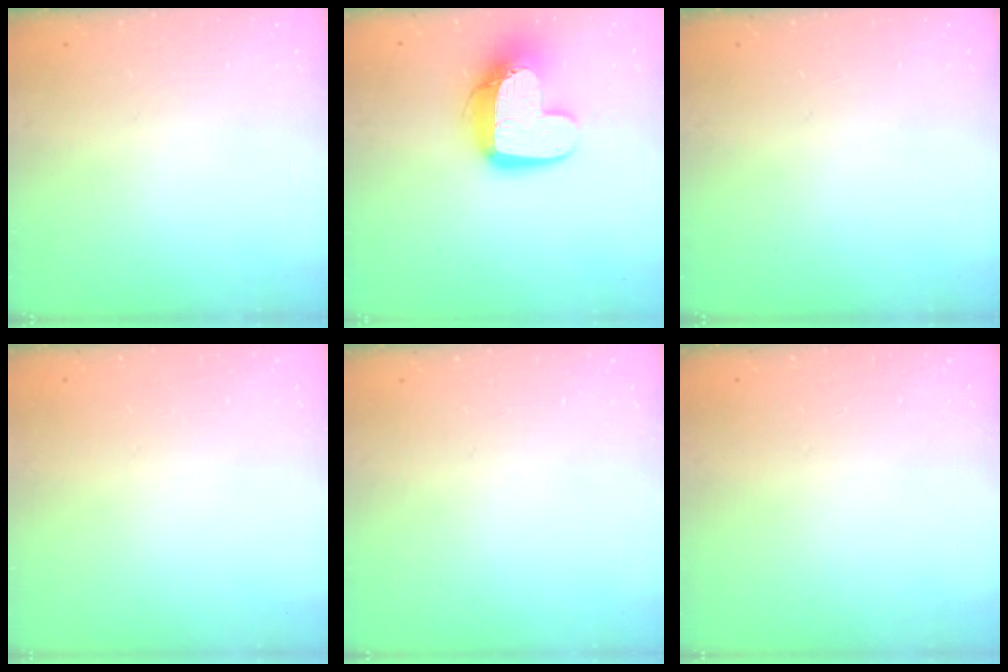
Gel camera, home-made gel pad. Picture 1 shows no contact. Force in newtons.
{"total": 13.7, "press": 13.7, "slide": 1.2}
{"total": 0.0}
{"total": 0.0}
{"total": 0.0}
{"total": 0.0}